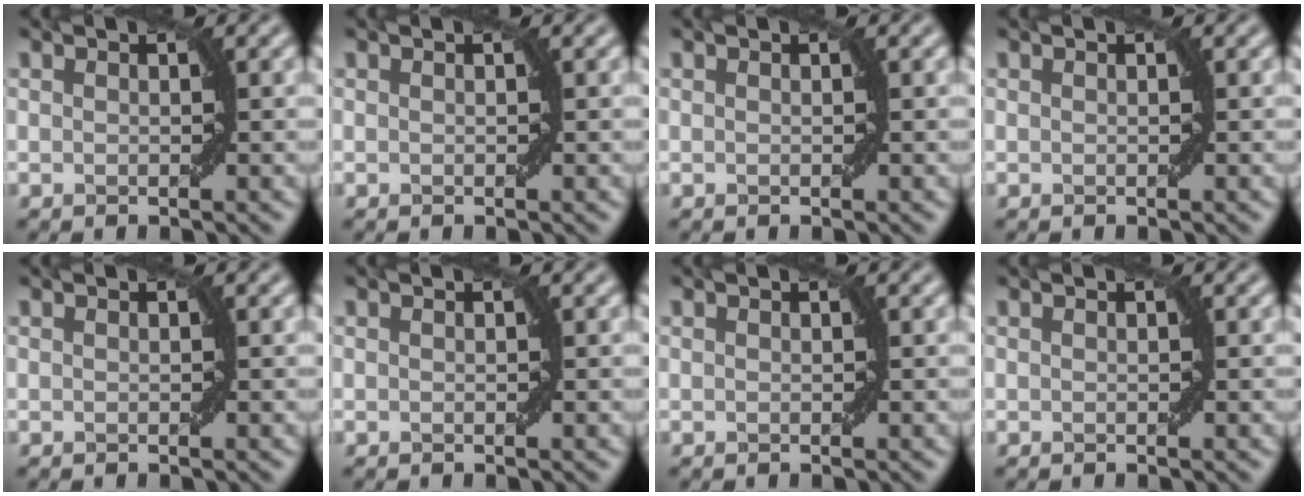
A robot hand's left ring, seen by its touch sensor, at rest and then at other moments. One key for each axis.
{"total": 0.0}
{"total": 0.0}
{"total": 0.0}
{"total": 0.0}
{"total": 0.0}
{"total": 0.0}
{"total": 0.0}